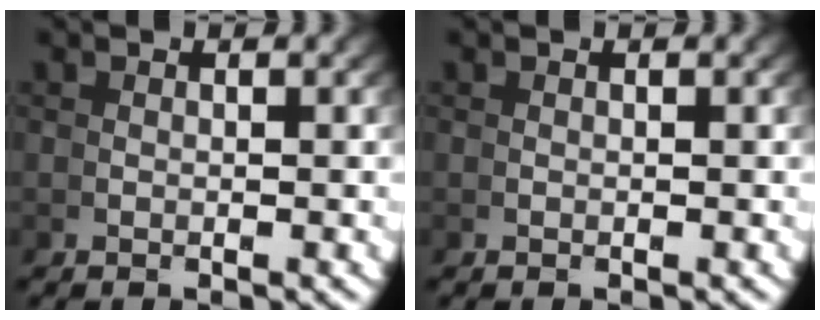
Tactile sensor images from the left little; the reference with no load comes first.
{"total": 0.0}